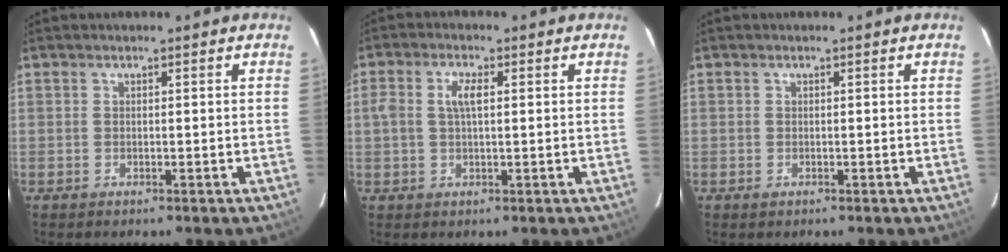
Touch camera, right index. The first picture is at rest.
{"total": 3.8, "force": [0.5, 1.6, 3.4], "torque": [-0.064, 0.008, 0.010]}
{"total": 1.0, "force": [-0.3, 0.9, 0.0], "torque": [0.002, 0.000, -0.002]}